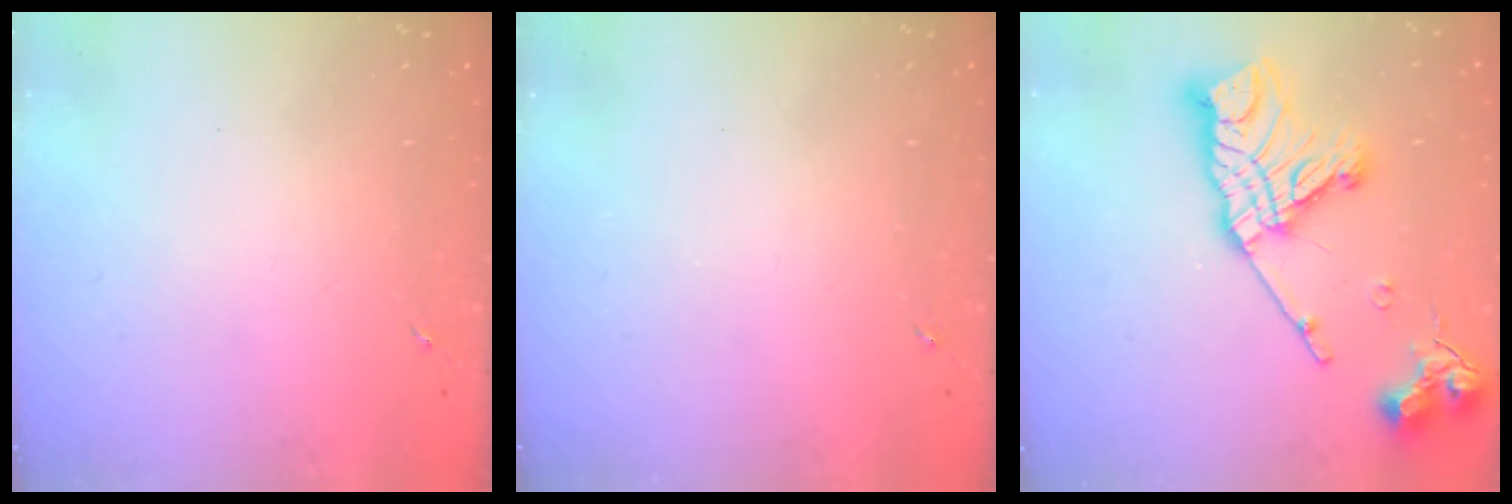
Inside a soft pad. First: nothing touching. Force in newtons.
{"total": 0.0}
{"total": 20.7, "press": 20.6, "slide": 1.9}